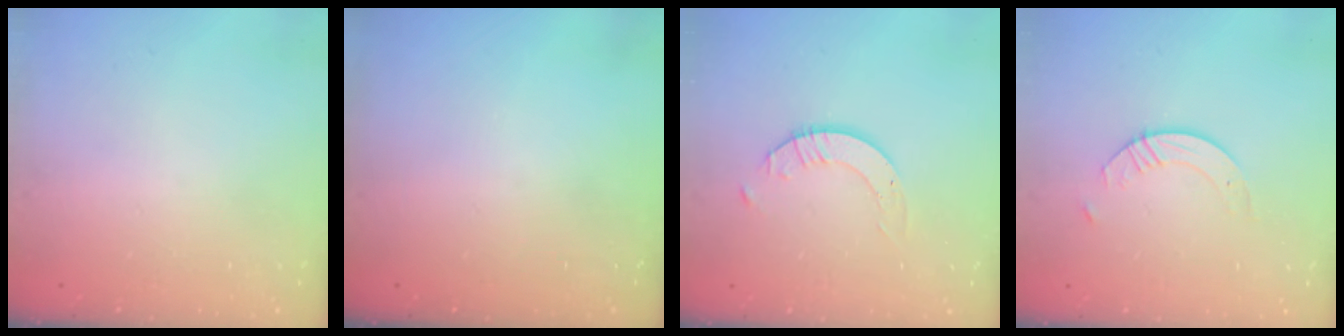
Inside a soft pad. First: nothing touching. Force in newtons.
{"total": 0.0}
{"total": 2.7, "press": 2.7, "slide": 0.2}
{"total": 5.4, "press": 5.4, "slide": 0.5}